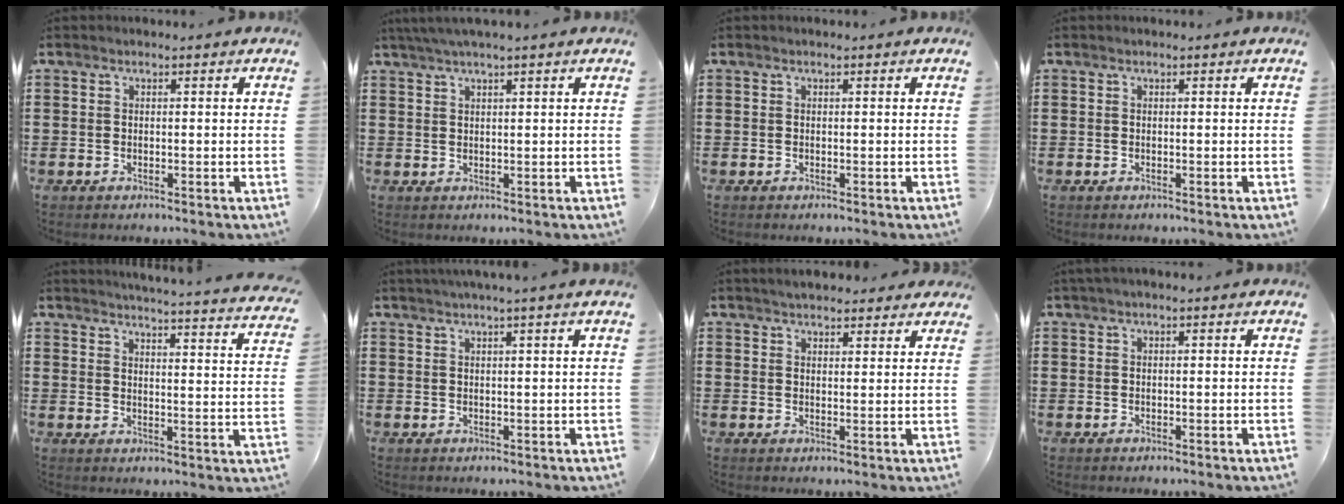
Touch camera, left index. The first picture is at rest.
{"total": 2.1, "force": [1.4, -0.2, 1.5], "torque": [-0.029, 0.001, 0.025]}
{"total": 0.0}
{"total": 0.0}
{"total": 4.0, "force": [3.8, -0.7, 0.9], "torque": [-0.027, -0.035, 0.060]}
{"total": 1.6, "force": [1.2, -0.6, 0.9], "torque": [-0.017, -0.003, 0.022]}
{"total": 3.0, "force": [2.9, 0.6, 0.6], "torque": [-0.017, 0.000, 0.054]}
{"total": 0.6, "force": [0.2, 0.1, 0.6], "torque": [-0.010, 0.000, 0.004]}